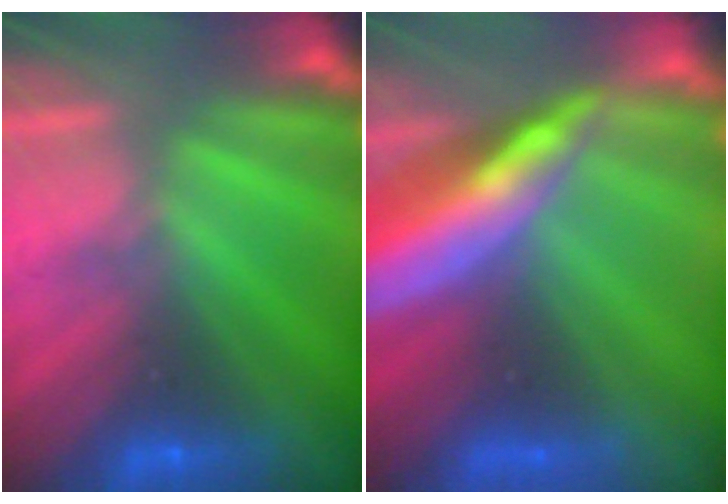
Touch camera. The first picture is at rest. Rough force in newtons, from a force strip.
{"total": 5.6}